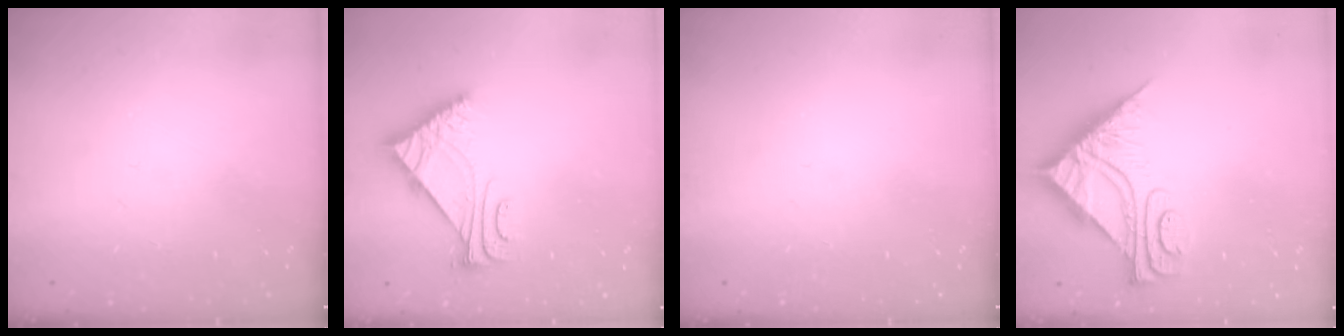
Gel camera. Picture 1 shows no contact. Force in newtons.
{"total": 6.5, "press": 6.5, "slide": 0.4}
{"total": 0.0}
{"total": 11.3, "press": 11.2, "slide": 1.2}